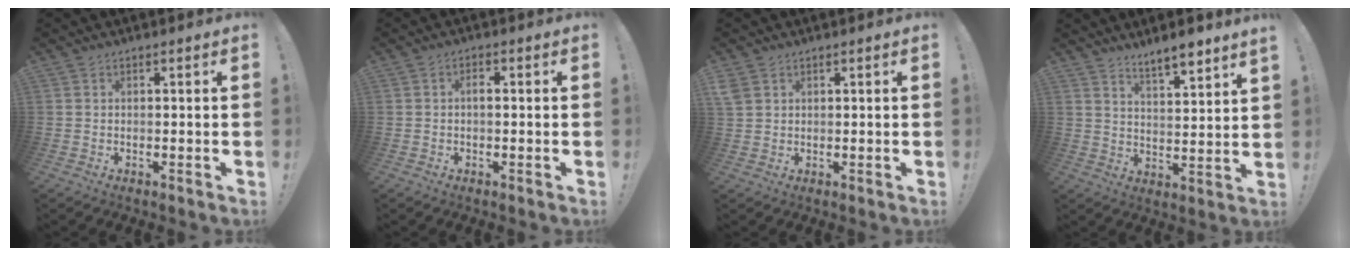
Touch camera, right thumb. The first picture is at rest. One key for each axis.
{"total": 1.5, "fx": -0.4, "fy": 0.6, "fz": 1.3, "tx": -0.023, "ty": 0.004, "tz": -0.010}
{"total": 3.1, "fx": 1.7, "fy": 2.2, "fz": 1.3, "tx": -0.020, "ty": -0.003, "tz": 0.034}
{"total": 6.2, "fx": 5.4, "fy": -0.3, "fz": 3.1, "tx": -0.052, "ty": -0.041, "tz": 0.090}